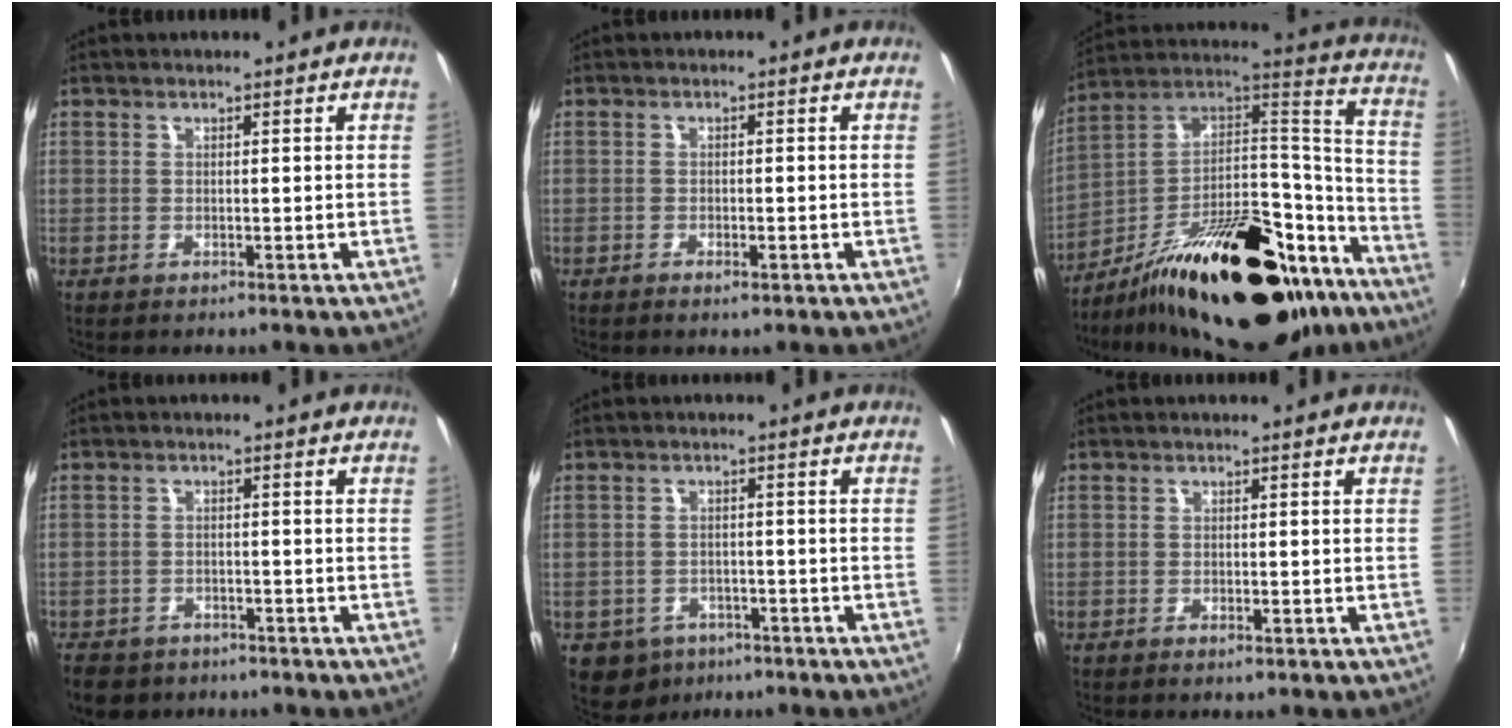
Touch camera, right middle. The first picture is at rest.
{"total": 1.9, "force": [-1.2, 0.6, 1.3], "torque": [-0.026, -0.001, -0.020]}
{"total": 33.8, "force": [-21.6, 14.0, 21.9], "torque": [-0.325, 0.037, -0.314]}
{"total": 8.3, "force": [-6.0, 4.8, 3.0], "torque": [-0.087, -0.010, -0.093]}
{"total": 7.9, "force": [-4.6, 5.9, 2.6], "torque": [-0.075, 0.000, -0.057]}
{"total": 1.2, "force": [-0.8, 0.4, 0.8], "torque": [-0.014, 0.000, -0.013]}